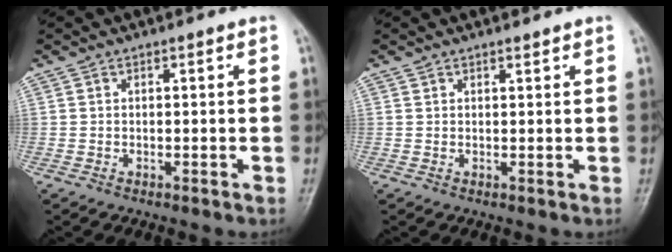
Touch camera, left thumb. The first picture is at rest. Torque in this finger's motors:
{"motor_torque": [-0.39, -0.41, -0.17, -0.13, 0.01]}